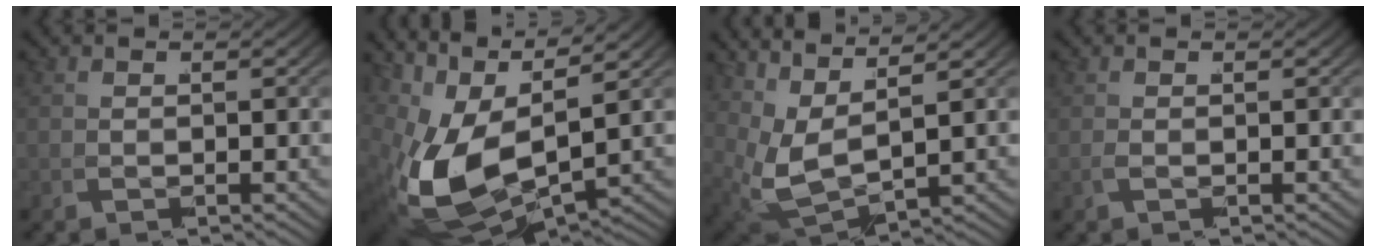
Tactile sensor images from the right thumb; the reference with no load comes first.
{"total": 12.1, "force": [0.5, 7.5, 9.4], "torque": [-0.227, -0.059, 0.040]}
{"total": 7.6, "force": [1.9, 4.8, 5.6], "torque": [-0.143, -0.050, 0.062]}
{"total": 0.0}